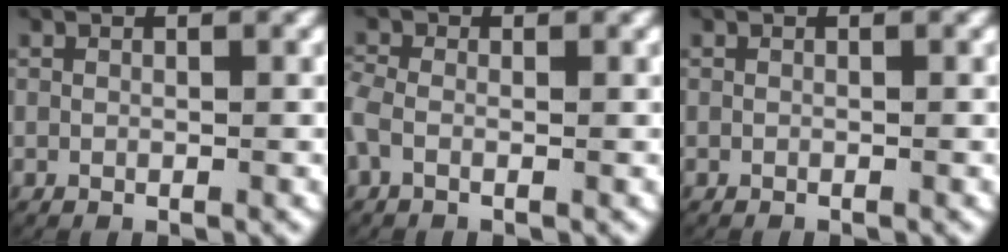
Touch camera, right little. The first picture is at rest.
{"total": 2.0, "force": [-0.6, 1.4, 1.3], "torque": [-0.041, -0.006, -0.011]}
{"total": 0.0}